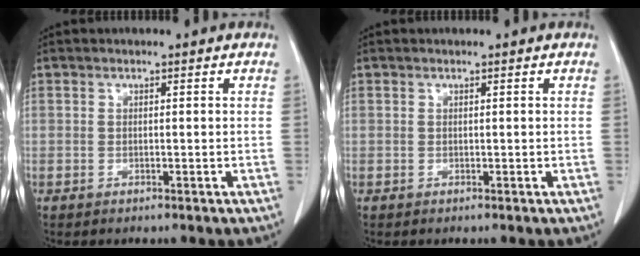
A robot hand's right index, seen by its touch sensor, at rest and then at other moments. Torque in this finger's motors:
{"motor_torque": [0.00, 0.00, 0.00, 0.00]}